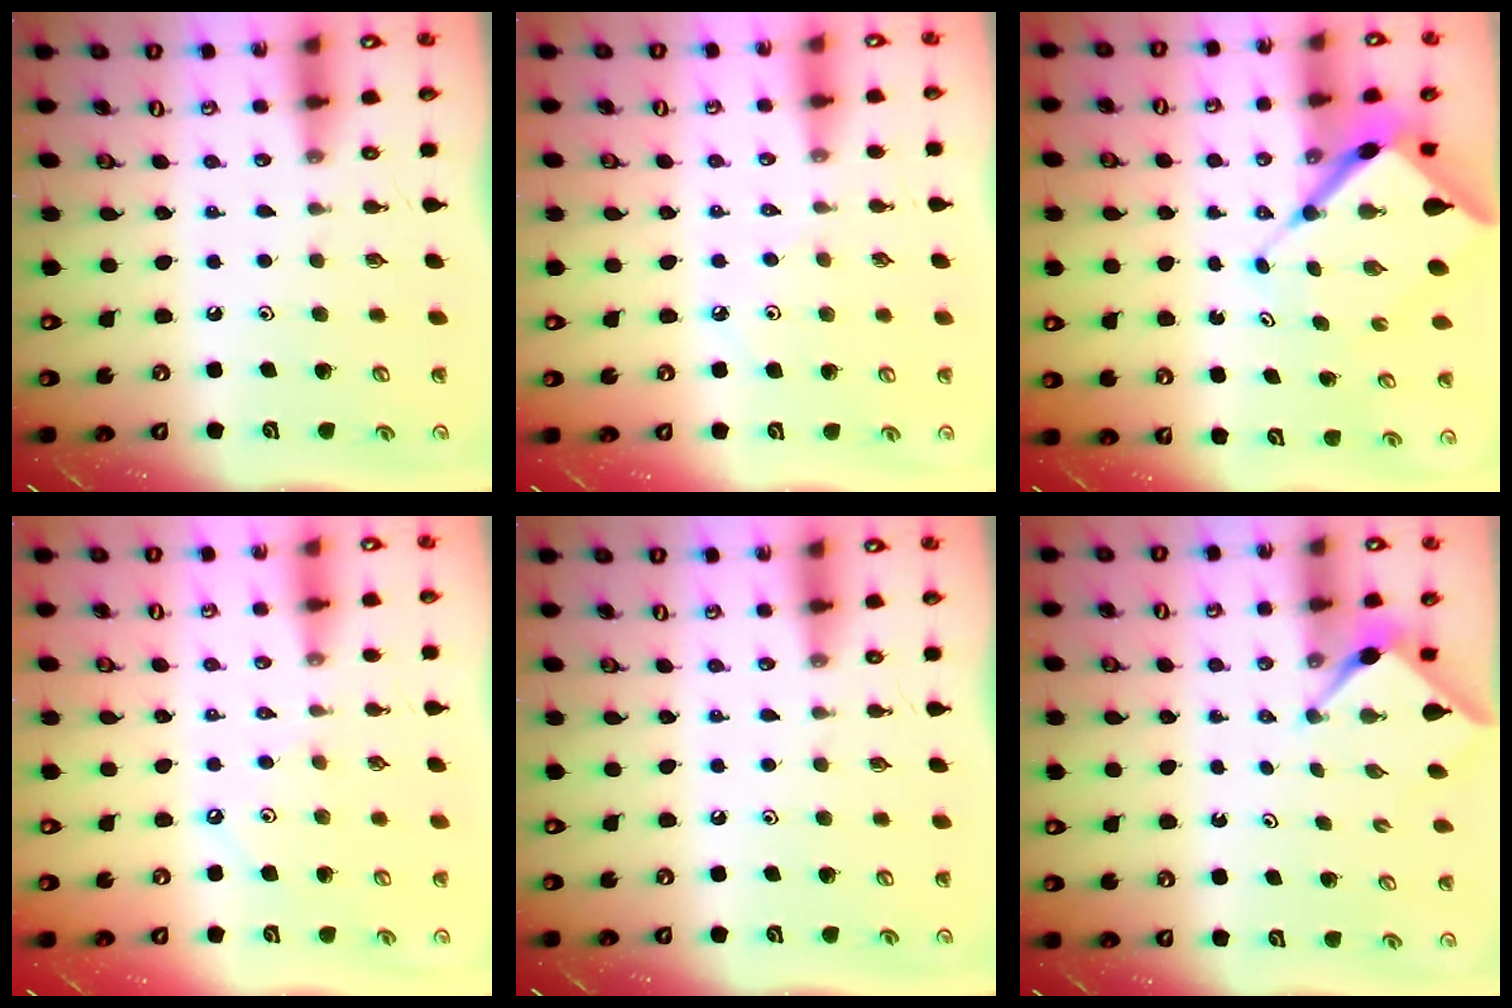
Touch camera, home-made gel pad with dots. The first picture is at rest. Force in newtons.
{"total": 2.6, "press": 2.5, "slide": 0.5}
{"total": 10.6, "press": 10.6, "slide": 1.0}
{"total": 2.6, "press": 2.6, "slide": 0.4}
{"total": 0.0}
{"total": 3.1, "press": 3.1, "slide": 0.4}